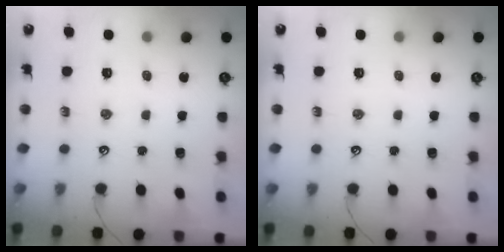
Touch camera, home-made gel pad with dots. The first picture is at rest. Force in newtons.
{"total": 0.0}